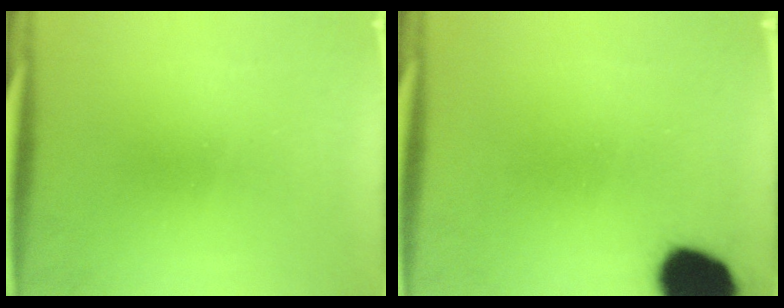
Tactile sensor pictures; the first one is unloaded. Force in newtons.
{"total": 12.9}